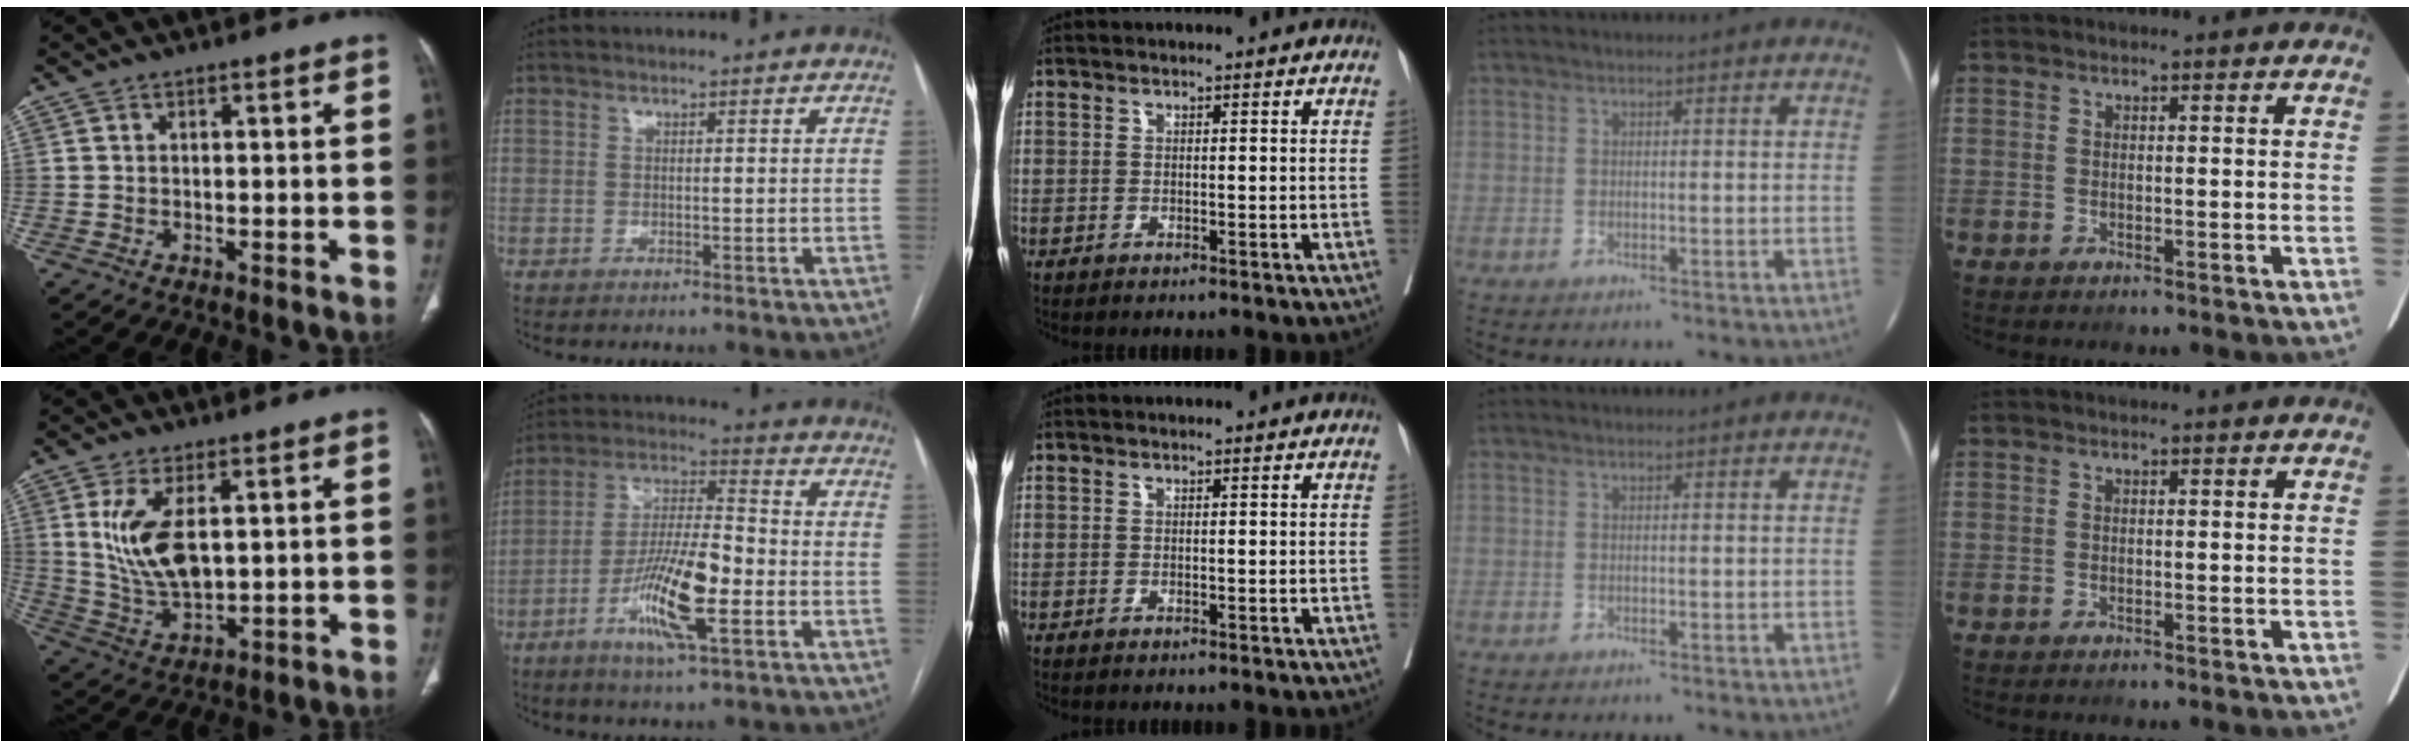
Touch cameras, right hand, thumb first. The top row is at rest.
{"thumb": {"total": 11.5, "force": [2.7, 5.3, 9.8], "torque": [-0.196, -0.018, 0.069]}, "index": {"total": 13.2, "force": [-4.8, 2.1, 12.2], "torque": [-0.233, -0.006, -0.086]}}